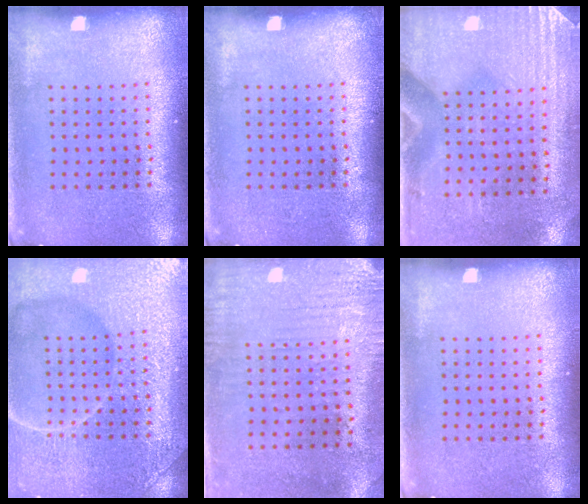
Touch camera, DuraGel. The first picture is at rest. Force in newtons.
{"total": 0.0}
{"total": 2.9, "press": 2.5, "slide": 1.5}
{"total": 7.4, "press": 7.4, "slide": 1.0}
{"total": 3.1, "press": 2.5, "slide": 1.8}
{"total": 0.0}